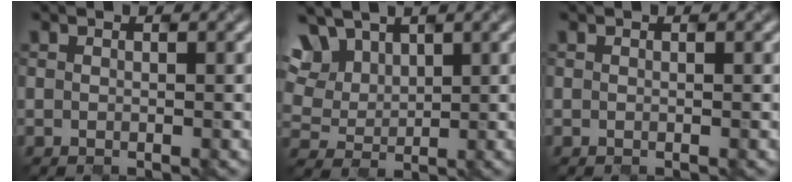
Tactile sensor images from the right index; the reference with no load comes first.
{"total": 6.2, "force": [3.5, 4.3, 2.8], "torque": [-0.114, 0.010, 0.090]}
{"total": 0.0}